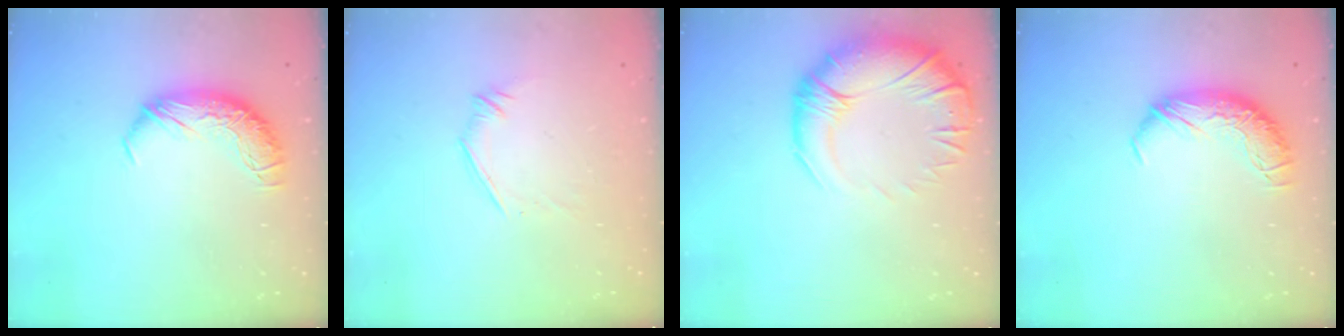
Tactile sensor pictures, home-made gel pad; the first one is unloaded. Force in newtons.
{"total": 4.6, "press": 4.3, "slide": 1.5}
{"total": 5.3, "press": 3.6, "slide": 3.8}
{"total": 0.0}